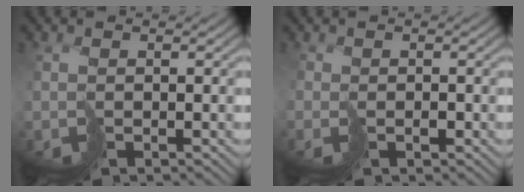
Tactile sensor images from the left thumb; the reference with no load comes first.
{"total": 0.8, "force": [-0.3, 0.2, -0.7], "torque": [0.025, 0.000, -0.006]}